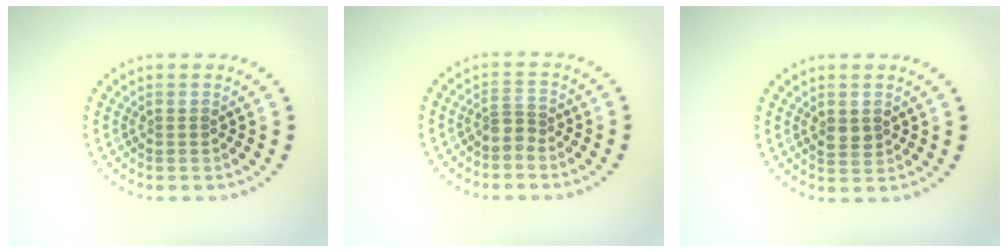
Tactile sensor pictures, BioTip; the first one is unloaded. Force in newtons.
{"total": 1.3, "press": 0.8, "slide": 1.0}
{"total": 1.6, "press": 1.6, "slide": 0.2}